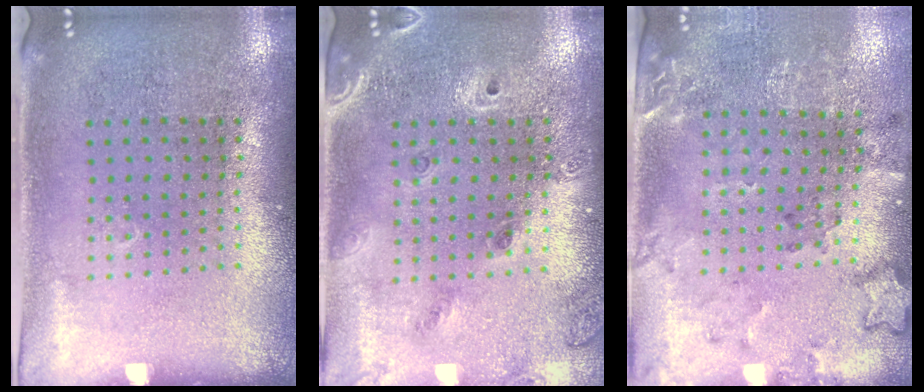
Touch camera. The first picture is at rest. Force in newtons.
{"total": 1.6, "press": 1.4, "slide": 0.9}
{"total": 1.9, "press": 1.5, "slide": 1.2}